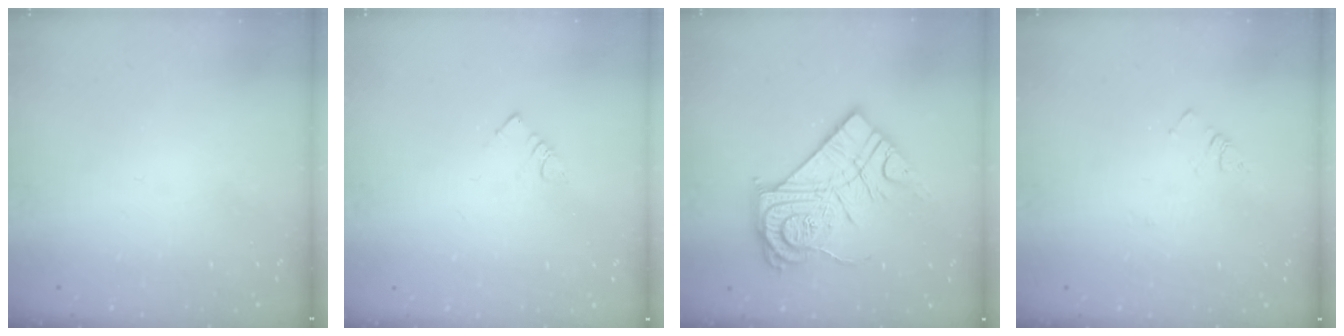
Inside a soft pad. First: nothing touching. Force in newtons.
{"total": 3.6, "press": 3.6, "slide": 0.2}
{"total": 20.7, "press": 20.6, "slide": 1.9}
{"total": 3.1, "press": 3.1, "slide": 0.5}